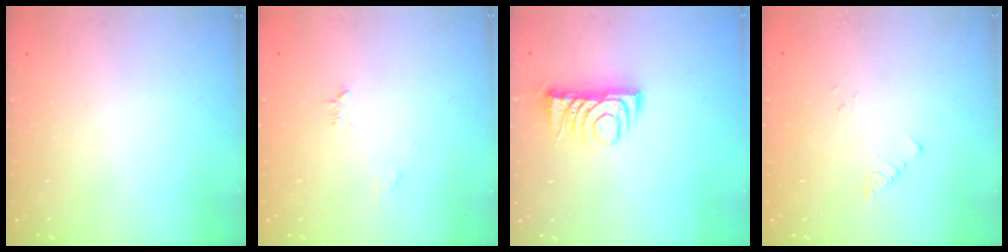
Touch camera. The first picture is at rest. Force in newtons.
{"total": 4.9, "press": 4.9, "slide": 0.5}
{"total": 7.0, "press": 7.0, "slide": 0.7}
{"total": 1.8, "press": 1.8, "slide": 0.2}